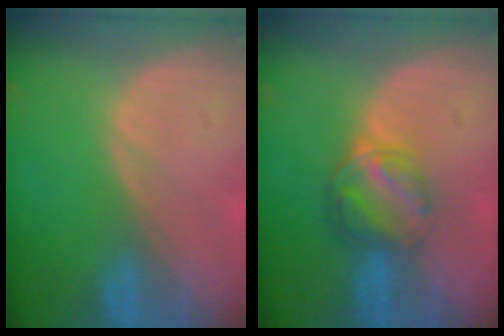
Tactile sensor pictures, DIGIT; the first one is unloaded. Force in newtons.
{"total": 6.4, "press": 5.4, "slide": 3.3}